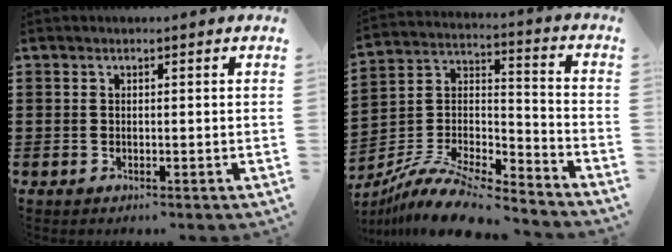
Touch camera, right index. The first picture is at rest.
{"total": 11.2, "force": [-9.5, 2.7, 5.3], "torque": [-0.114, 0.019, -0.193]}